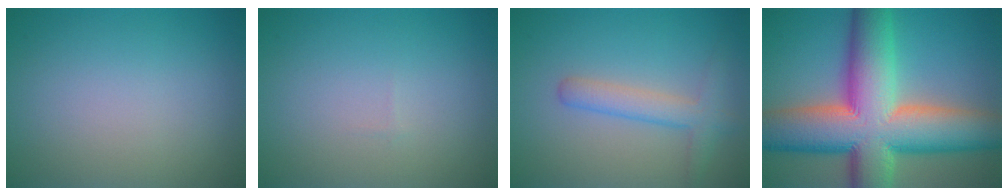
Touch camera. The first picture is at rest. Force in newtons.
{"total": 0.0}
{"total": 2.9, "press": 2.9, "slide": 0.2}
{"total": 16.5, "press": 16.5, "slide": 0.9}